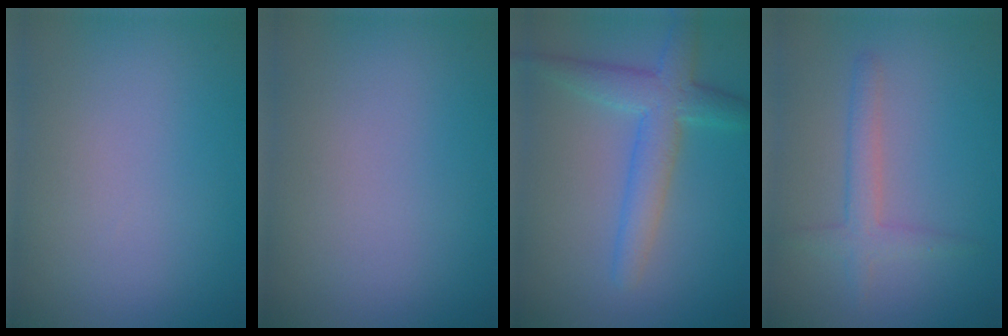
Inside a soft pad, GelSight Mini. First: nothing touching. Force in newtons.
{"total": 0.0}
{"total": 4.3, "press": 4.3, "slide": 0.1}
{"total": 2.4, "press": 2.4, "slide": 0.0}